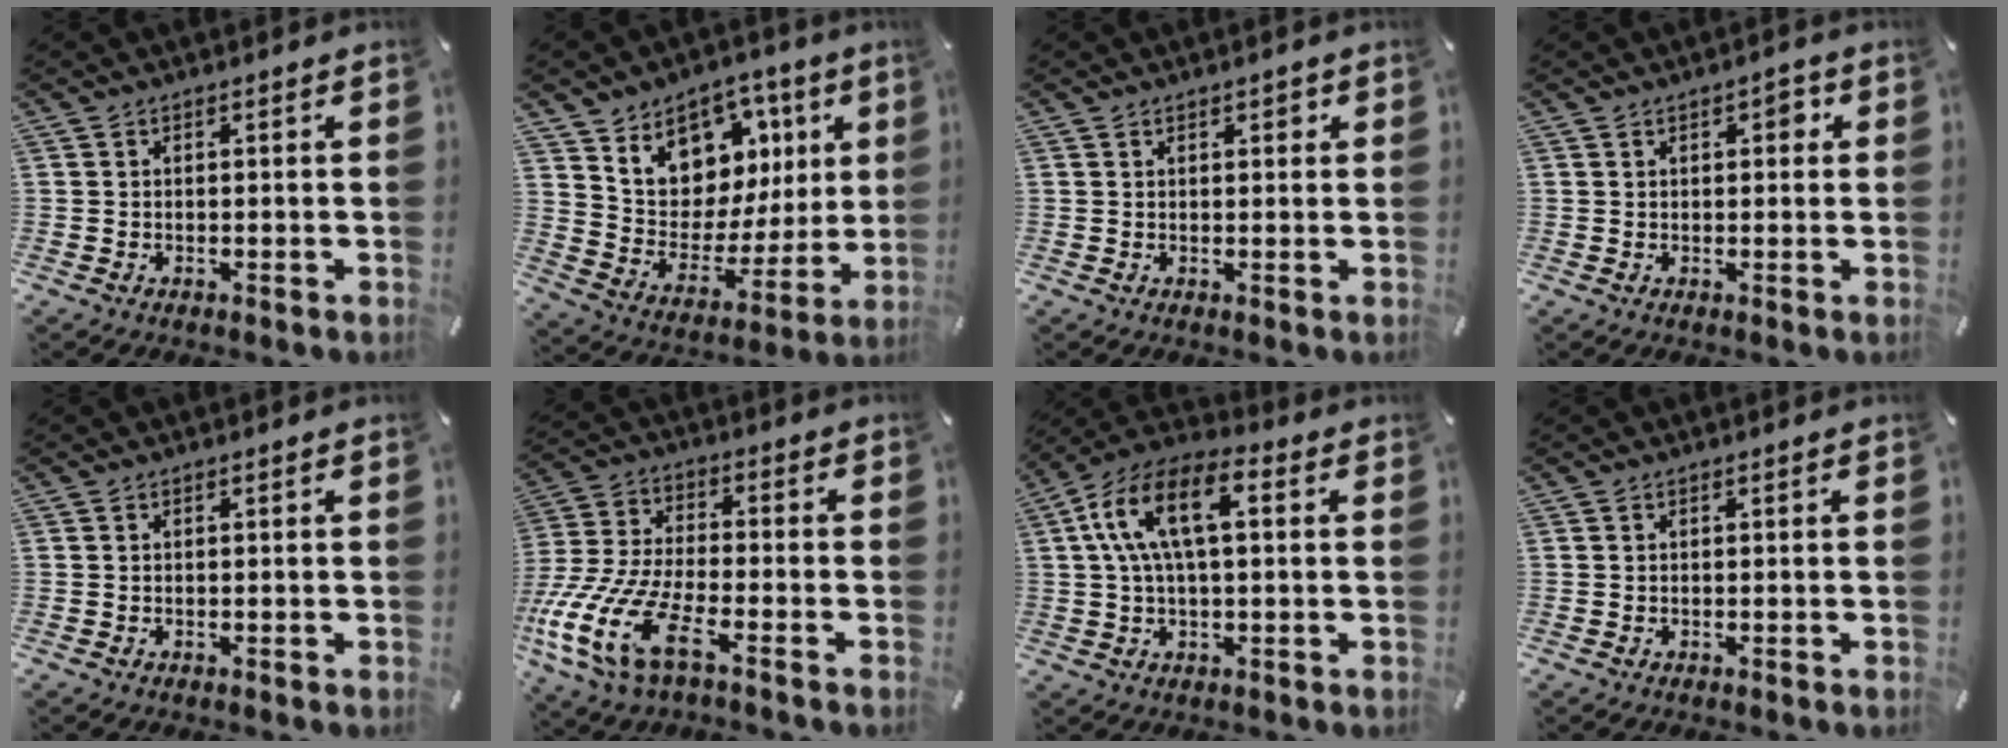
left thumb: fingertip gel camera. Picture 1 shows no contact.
{"total": 10.9, "force": [6.3, 8.7, 1.9], "torque": [-0.034, -0.075, 0.117]}
{"total": 1.1, "force": [0.7, 0.7, 0.7], "torque": [-0.008, -0.002, 0.010]}
{"total": 2.3, "force": [0.9, 1.2, 1.8], "torque": [-0.015, -0.004, 0.009]}
{"total": 0.0}
{"total": 16.0, "force": [-8.2, 6.1, 12.3], "torque": [-0.276, 0.010, -0.146]}
{"total": 12.7, "force": [3.0, 6.5, 10.5], "torque": [-0.224, 0.007, 0.052]}
{"total": 0.0}